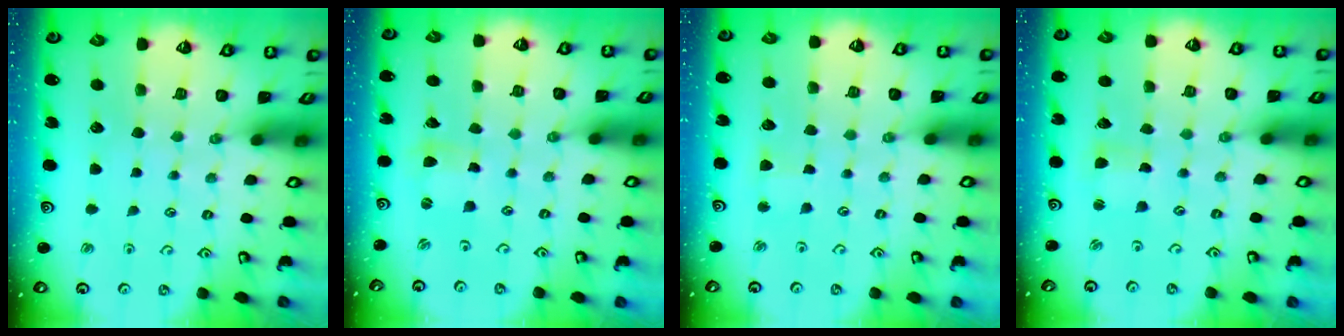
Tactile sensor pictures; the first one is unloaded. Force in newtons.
{"total": 1.7, "press": 1.7, "slide": 0.3}
{"total": 2.6, "press": 2.6, "slide": 0.2}
{"total": 1.5, "press": 1.5, "slide": 0.3}